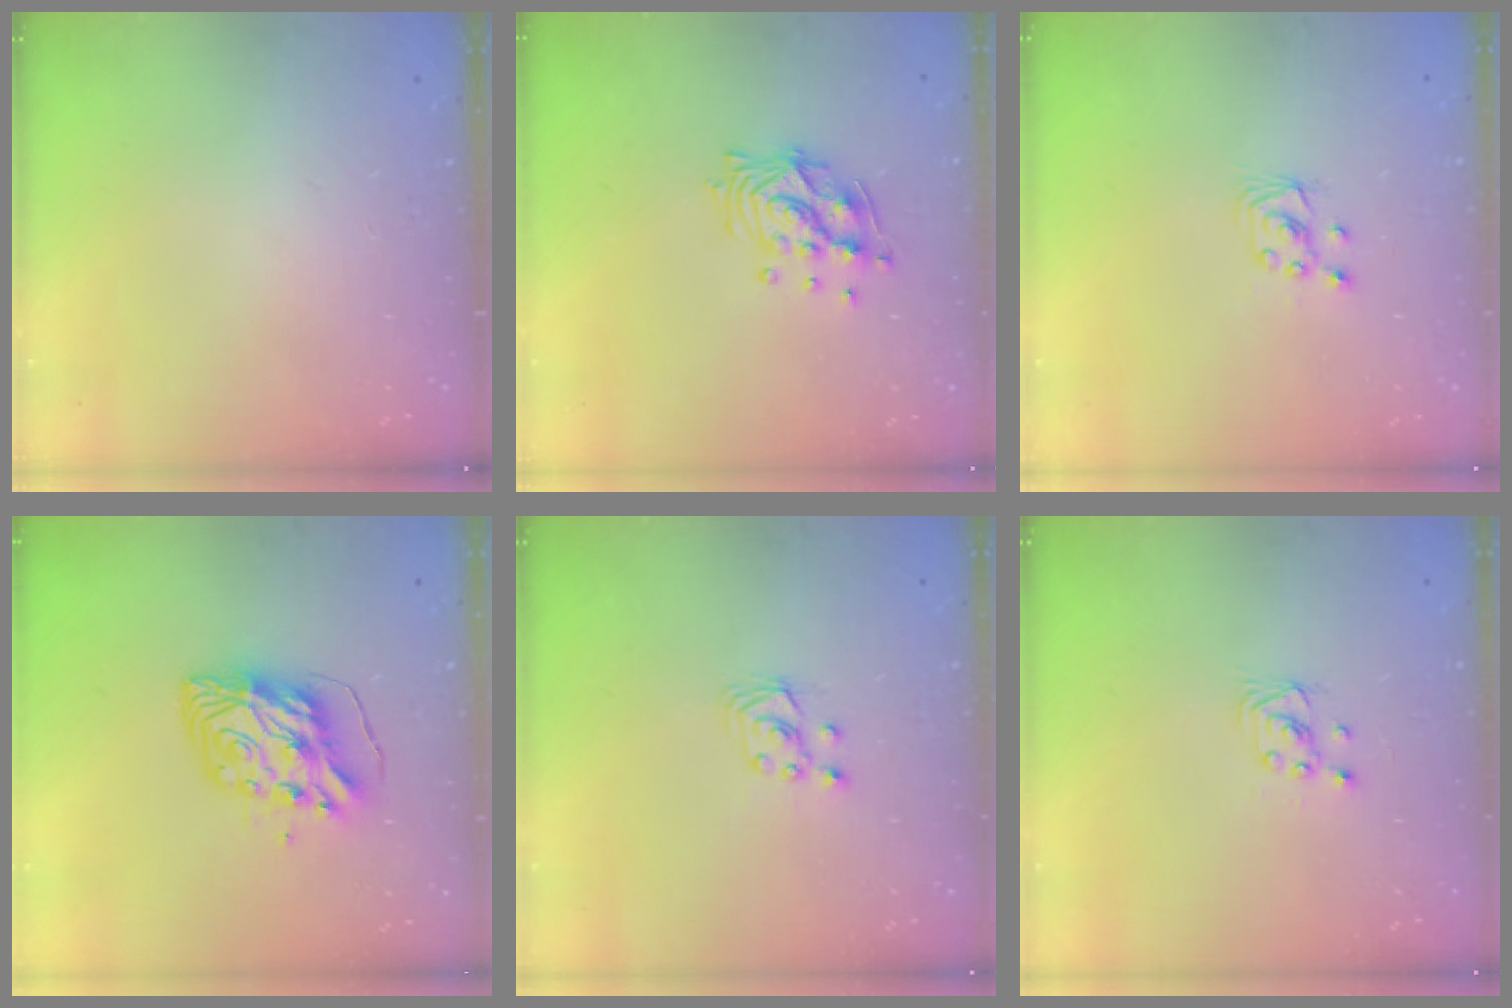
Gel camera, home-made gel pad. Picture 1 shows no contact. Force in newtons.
{"total": 11.5, "press": 11.5, "slide": 0.8}
{"total": 2.4, "press": 2.4, "slide": 0.2}
{"total": 11.0, "press": 10.9, "slide": 1.6}
{"total": 2.6, "press": 2.6, "slide": 0.3}
{"total": 1.6, "press": 1.6, "slide": 0.0}